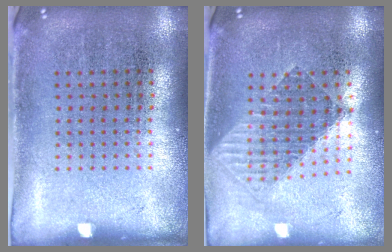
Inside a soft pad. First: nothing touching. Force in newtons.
{"total": 1.6, "press": 1.4, "slide": 0.7}